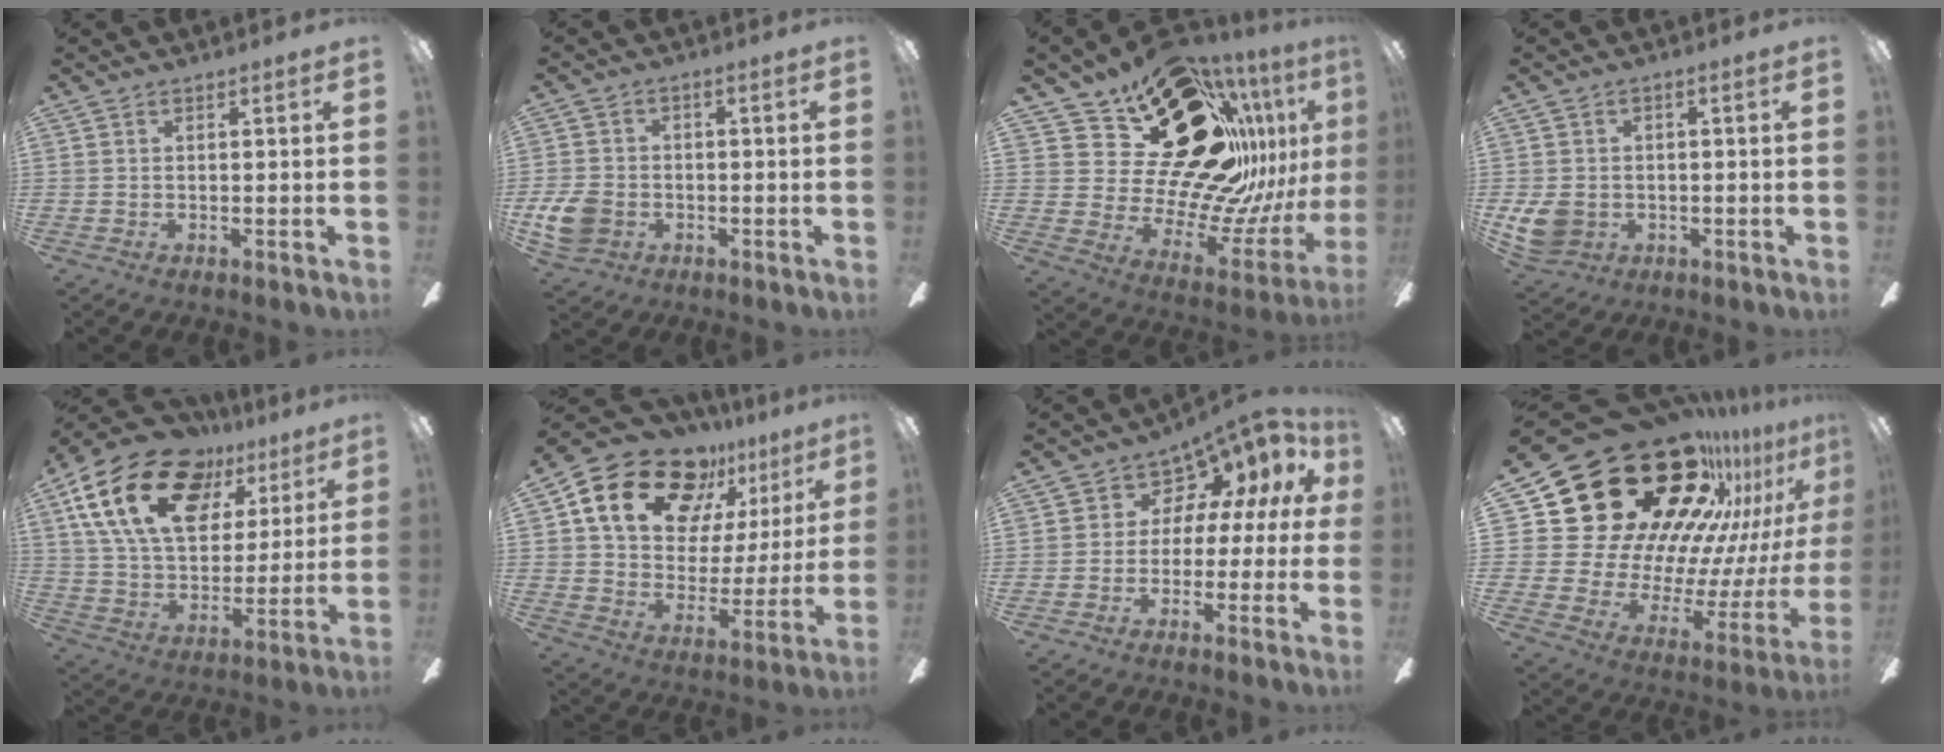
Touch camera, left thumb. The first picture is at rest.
{"total": 7.9, "force": [-2.4, 6.3, 4.2], "torque": [-0.093, 0.016, -0.042]}
{"total": 29.9, "force": [15.1, 16.5, 19.9], "torque": [-0.288, -0.134, 0.305]}
{"total": 6.9, "force": [-1.2, 5.9, 3.4], "torque": [-0.085, 0.007, -0.022]}
{"total": 23.9, "force": [12.5, 14.3, 14.6], "torque": [-0.267, -0.056, 0.222]}
{"total": 20.2, "force": [12.8, 12.3, 9.7], "torque": [-0.171, -0.068, 0.231]}
{"total": 6.8, "force": [3.5, 4.9, 3.2], "torque": [-0.053, -0.037, 0.061]}
{"total": 35.0, "force": [21.6, 19.6, 19.3], "torque": [-0.277, -0.193, 0.439]}